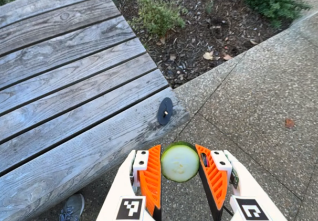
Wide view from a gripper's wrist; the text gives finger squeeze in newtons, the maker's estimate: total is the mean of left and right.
{"total": 7.4, "left": 7.2, "right": 7.6}